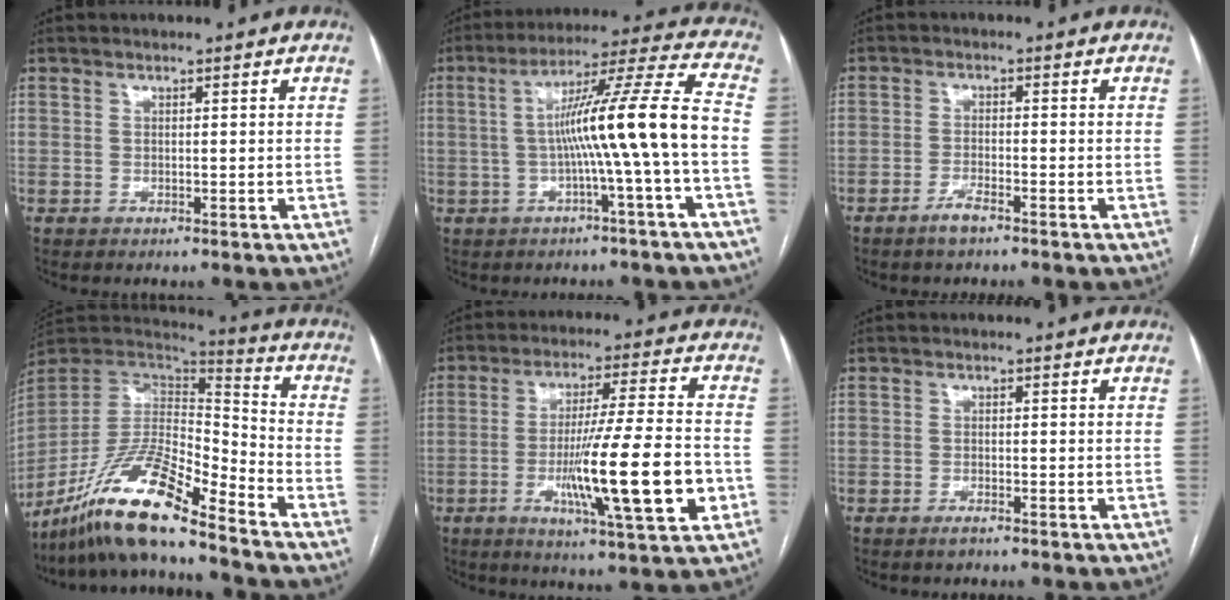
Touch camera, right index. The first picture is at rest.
{"total": 13.4, "force": [-2.0, -2.0, 13.1], "torque": [-0.210, 0.022, -0.034]}
{"total": 2.9, "force": [-2.2, 0.4, 1.9], "torque": [-0.039, -0.001, -0.042]}
{"total": 16.7, "force": [-12.6, 1.9, 10.8], "torque": [-0.204, 0.000, -0.233]}
{"total": 16.5, "force": [-4.3, 0.5, 15.9], "torque": [-0.271, -0.016, -0.071]}
{"total": 1.3, "force": [-1.0, 0.2, 0.7], "torque": [-0.013, -0.001, -0.016]}